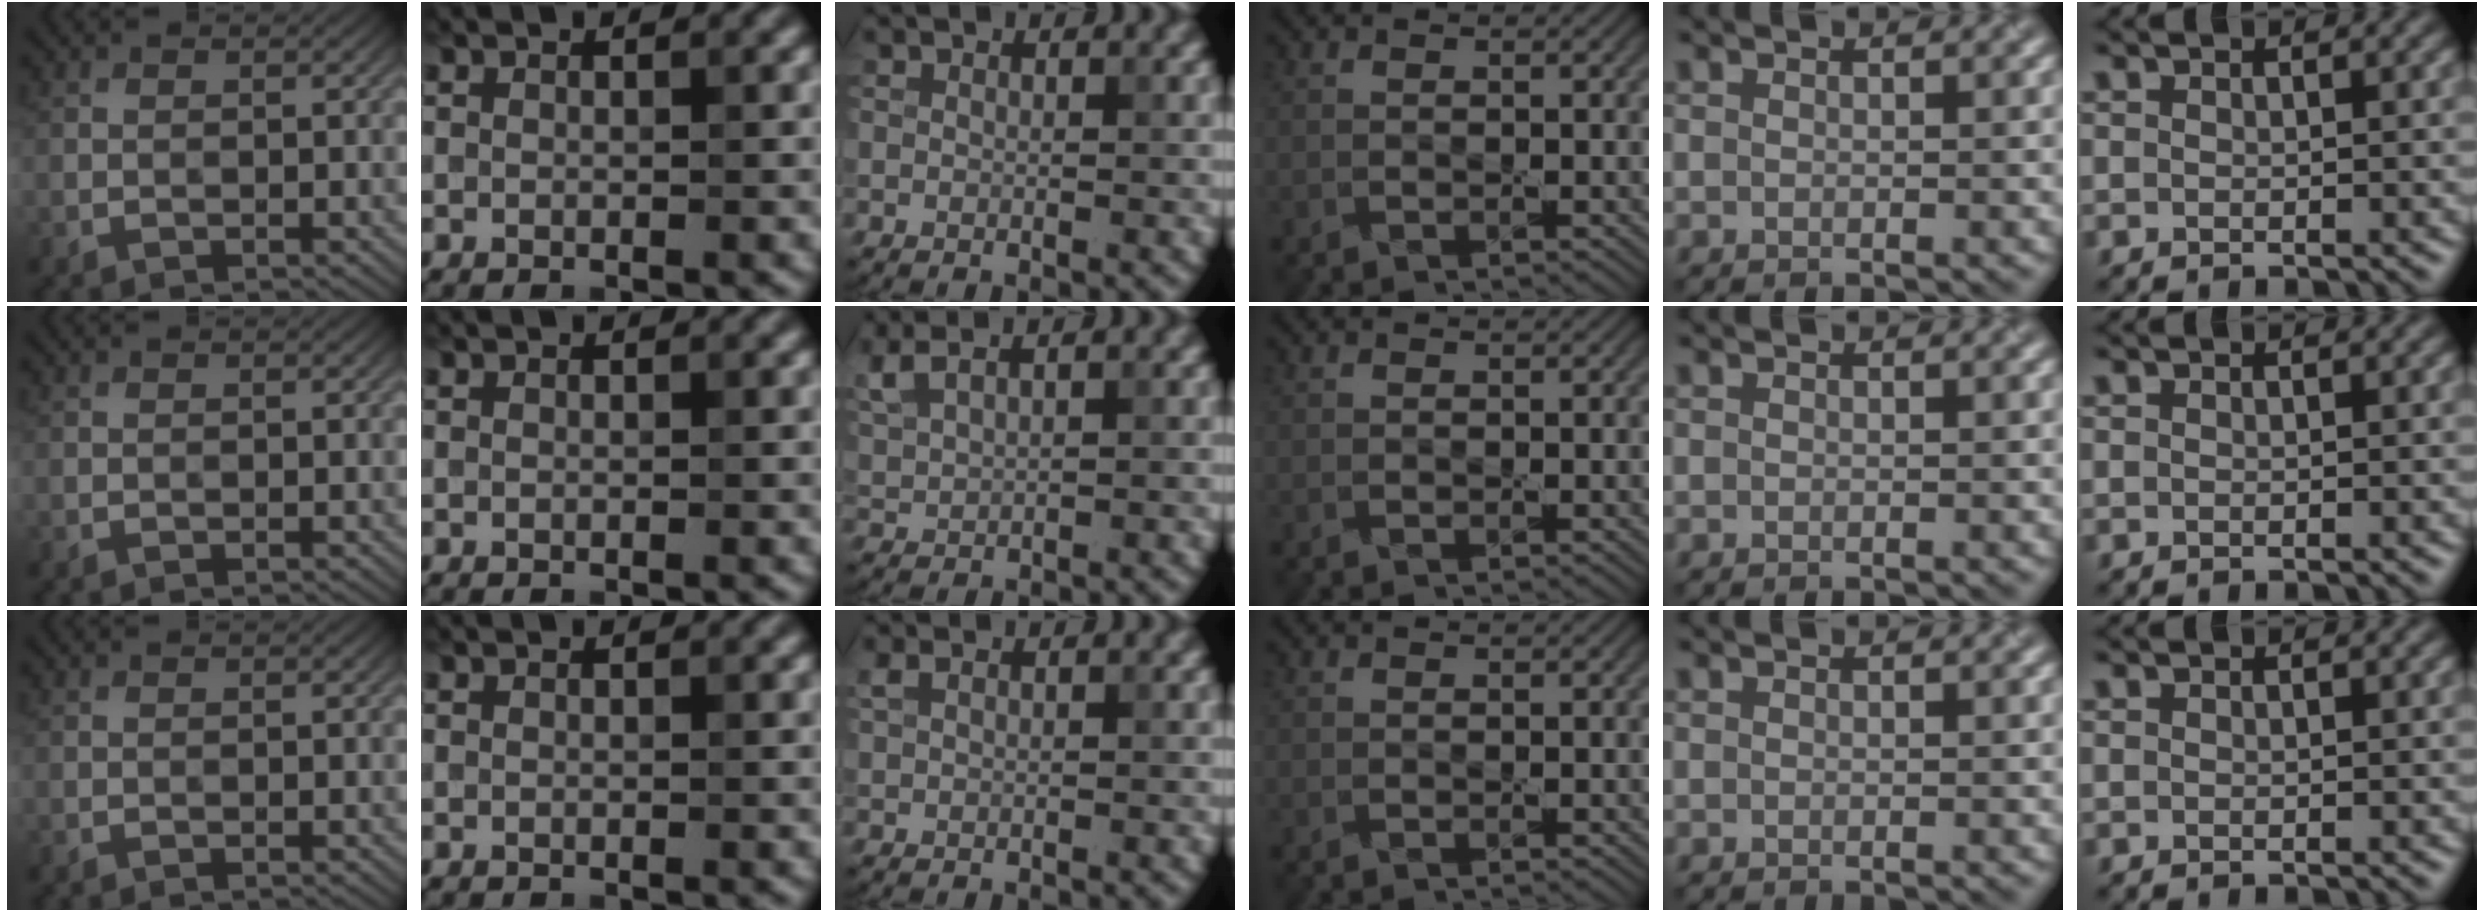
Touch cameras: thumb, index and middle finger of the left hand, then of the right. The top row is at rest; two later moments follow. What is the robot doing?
{"motion": "press", "object": "mouse"}